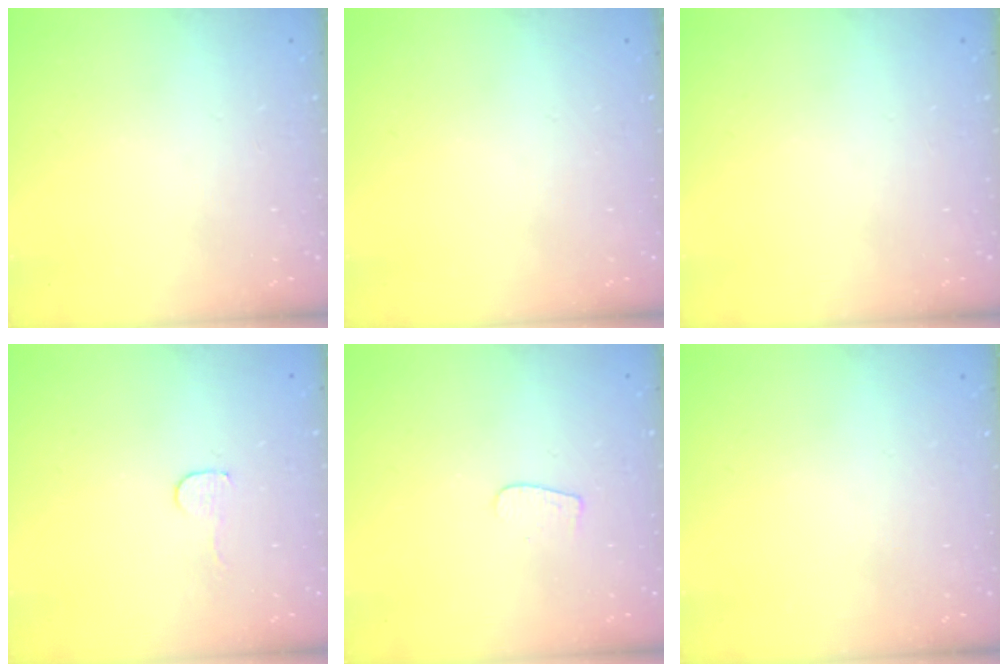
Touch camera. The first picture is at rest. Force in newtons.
{"total": 0.0}
{"total": 0.0}
{"total": 3.5, "press": 3.5, "slide": 0.3}
{"total": 3.7, "press": 3.7, "slide": 0.3}
{"total": 0.0}